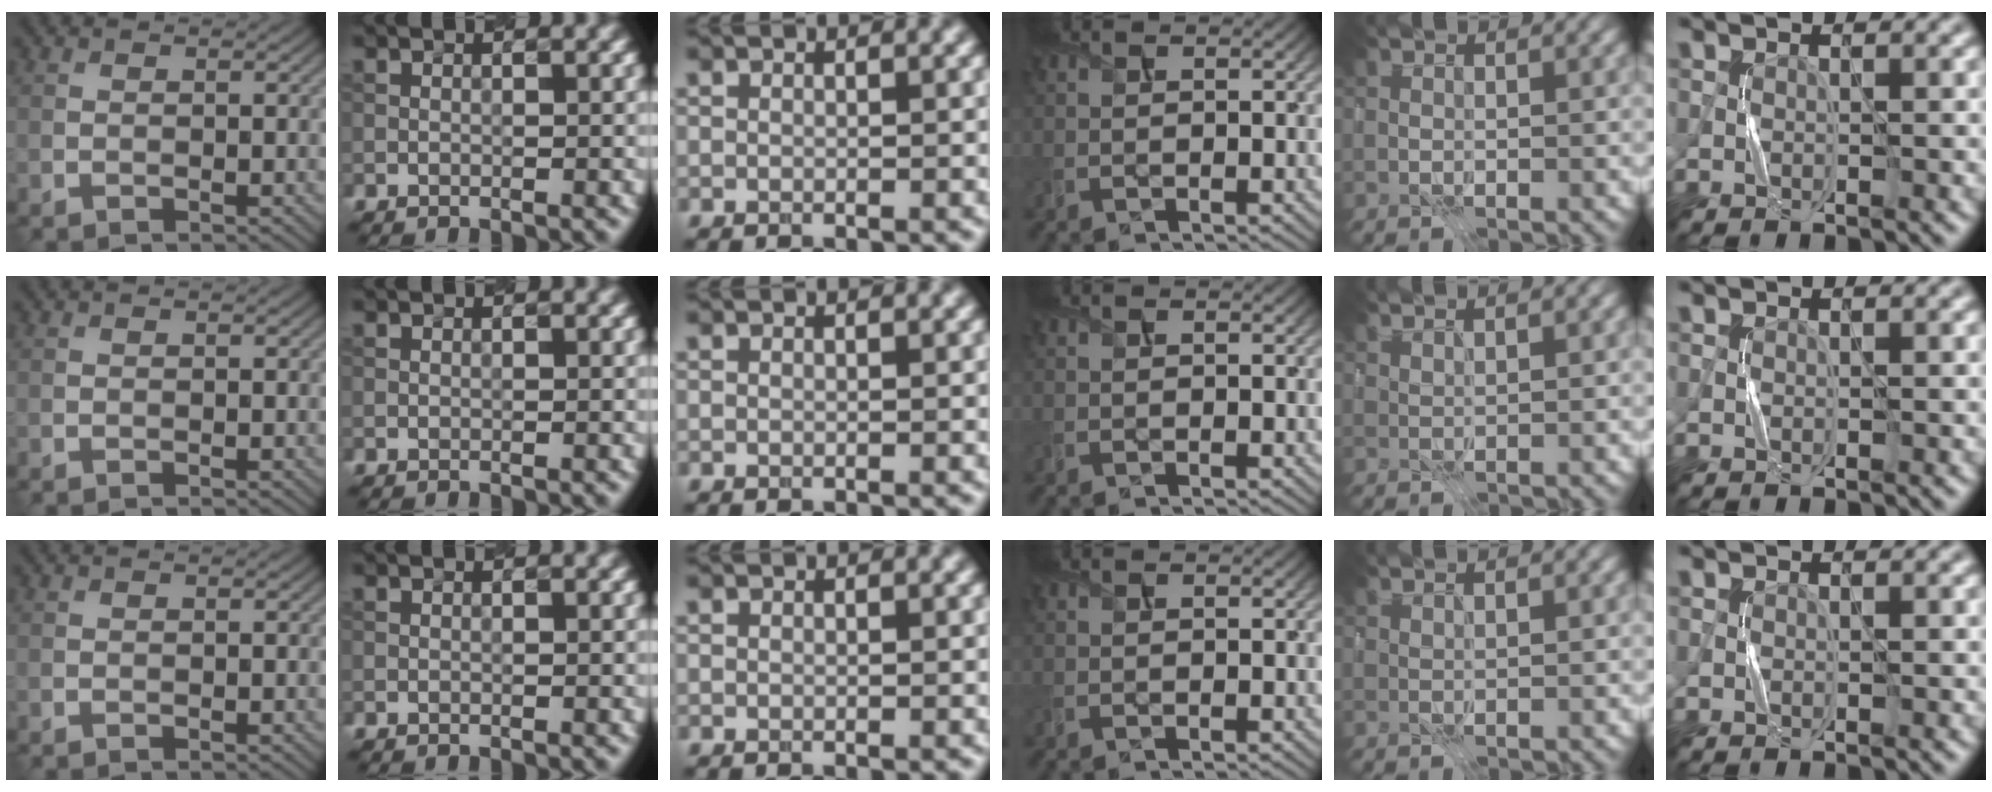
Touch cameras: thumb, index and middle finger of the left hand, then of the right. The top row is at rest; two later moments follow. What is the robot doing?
{"motion": "press", "object": "sticky note"}